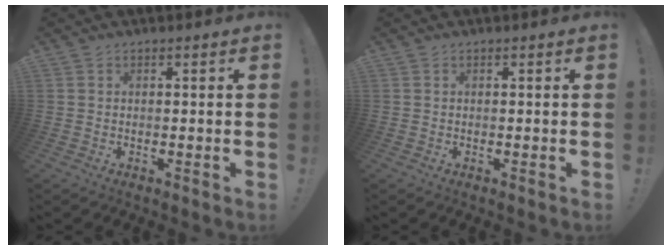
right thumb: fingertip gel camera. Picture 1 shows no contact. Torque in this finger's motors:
{"motor_torque": [0.00, 0.00, 0.00, 0.00, 0.00]}